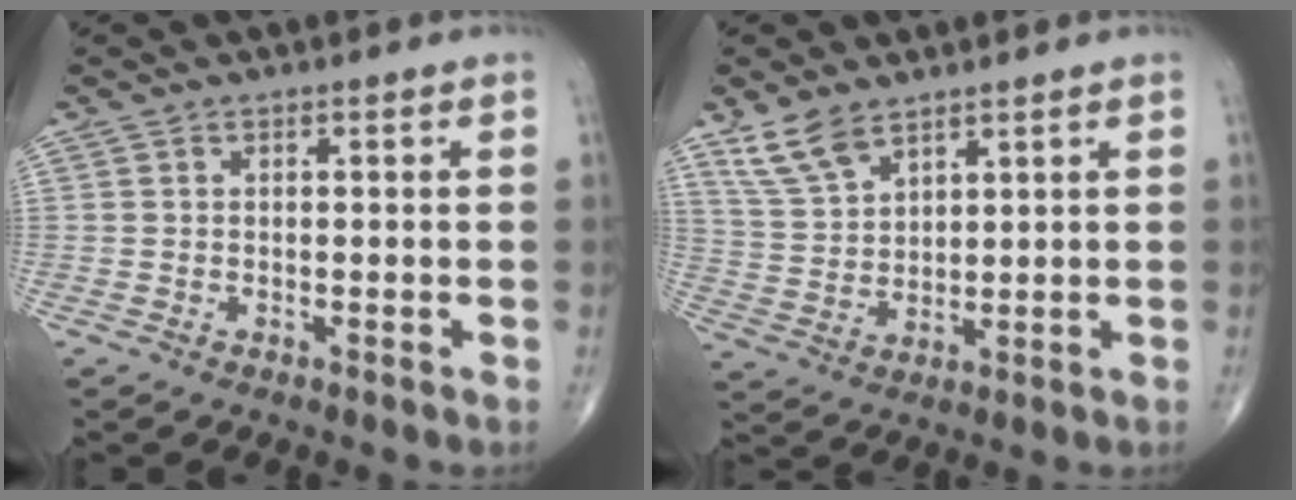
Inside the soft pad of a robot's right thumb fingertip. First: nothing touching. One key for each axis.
{"total": 7.5, "fx": 5.4, "fy": 3.7, "fz": 3.8, "tx": -0.065, "ty": -0.020, "tz": 0.115}